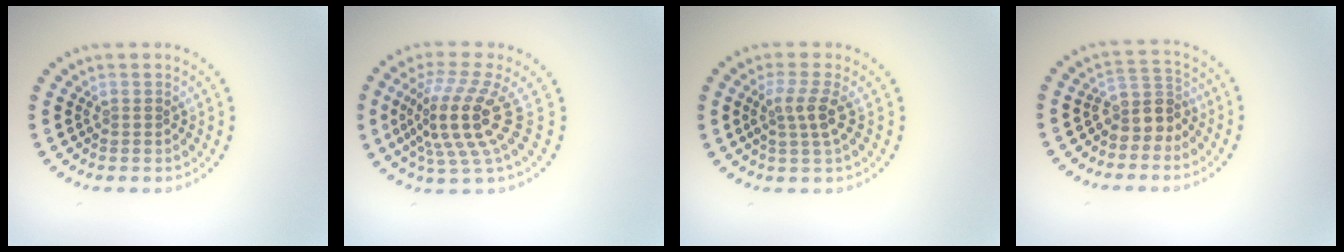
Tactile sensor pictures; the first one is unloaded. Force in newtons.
{"total": 5.3, "press": 3.9, "slide": 3.7}
{"total": 2.5, "press": 2.1, "slide": 1.4}
{"total": 3.0, "press": 2.3, "slide": 1.8}